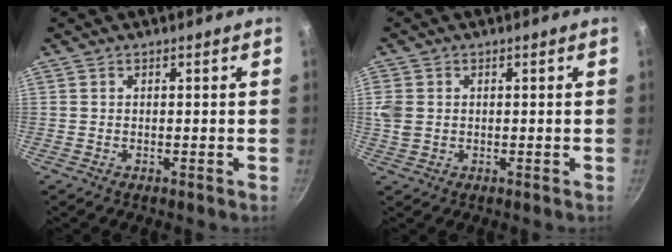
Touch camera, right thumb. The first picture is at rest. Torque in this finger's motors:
{"motor_torque": [0.00, 0.25, 0.20, 0.09, -0.03]}